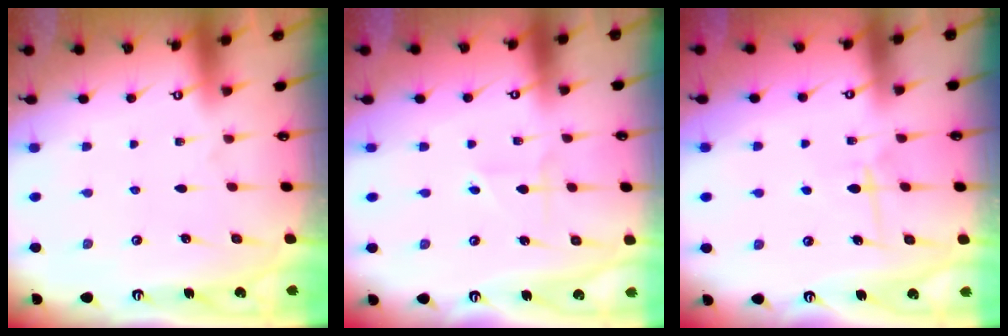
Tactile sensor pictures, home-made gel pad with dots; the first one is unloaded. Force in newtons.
{"total": 2.3, "press": 2.3, "slide": 0.2}
{"total": 5.4, "press": 5.3, "slide": 0.8}